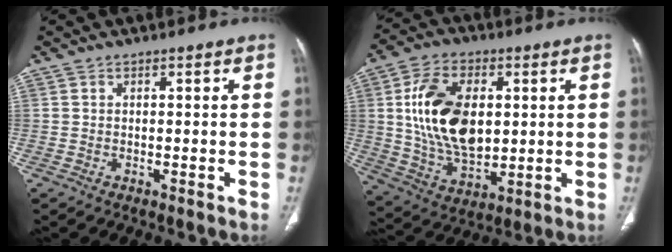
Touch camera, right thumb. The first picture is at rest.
{"total": 17.9, "force": [2.7, 10.8, 14.0], "torque": [-0.234, -0.011, 0.058]}